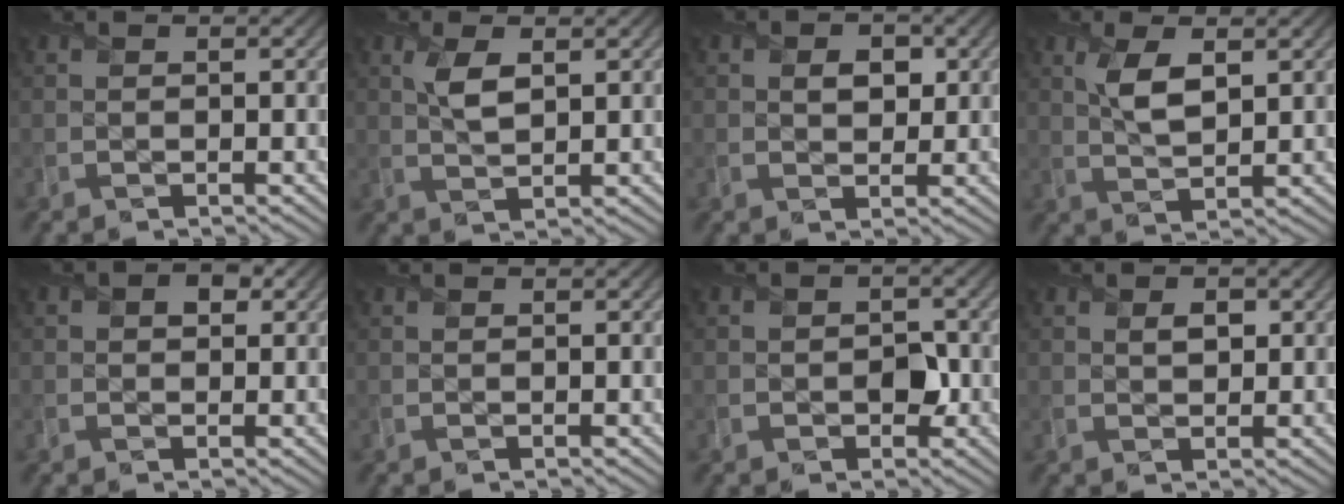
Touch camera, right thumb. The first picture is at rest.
{"total": 3.3, "force": [1.3, 1.4, 2.7], "torque": [-0.063, 0.002, 0.028]}
{"total": 2.5, "force": [0.7, 1.8, 1.6], "torque": [-0.030, -0.004, 0.010]}
{"total": 4.5, "force": [1.7, 1.9, 3.7], "torque": [-0.085, 0.001, 0.036]}
{"total": 1.9, "force": [0.4, 1.5, 1.1], "torque": [-0.014, -0.004, 0.000]}
{"total": 0.0}
{"total": 2.6, "force": [-0.8, 2.0, 1.4], "torque": [-0.021, -0.005, -0.013]}
{"total": 1.6, "force": [0.6, 1.0, 1.1], "torque": [-0.017, -0.002, 0.012]}